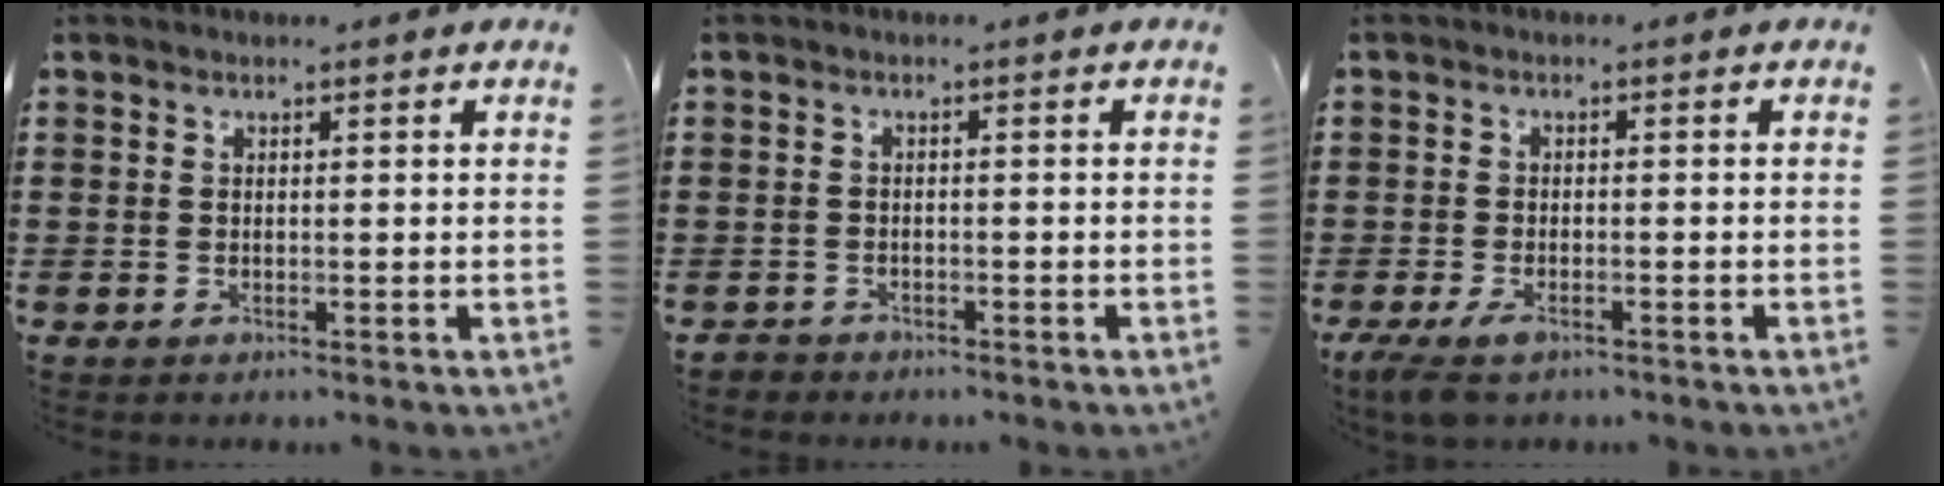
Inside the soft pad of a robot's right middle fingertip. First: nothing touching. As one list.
[{"total": 1.2, "force": [-1.1, 0.4, -0.1], "torque": [-0.002, 0.002, -0.025]}, {"total": 2.6, "force": [-1.8, 0.7, 1.7], "torque": [-0.053, -0.009, -0.040]}]